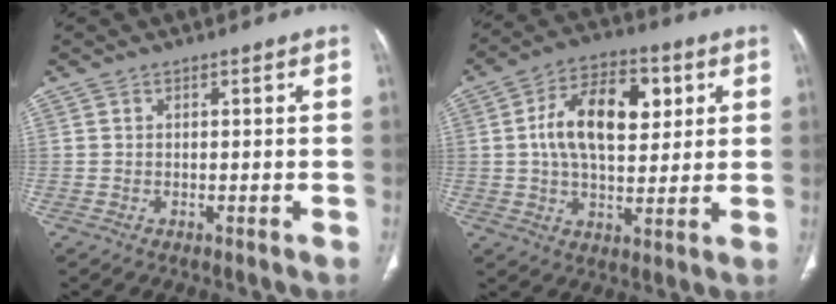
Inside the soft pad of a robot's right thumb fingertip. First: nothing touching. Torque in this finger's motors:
{"motor_torque": [1.01, 3.03, 0.90, -0.61, 0.28]}